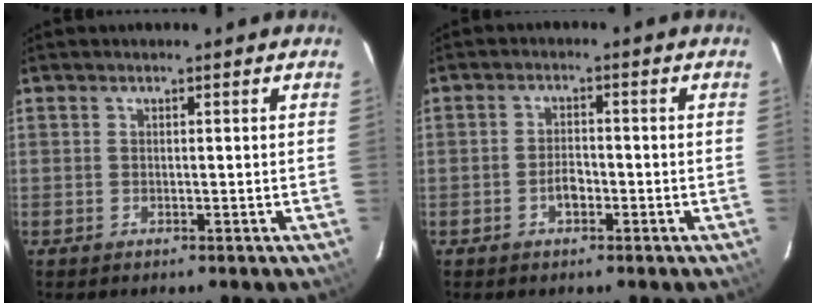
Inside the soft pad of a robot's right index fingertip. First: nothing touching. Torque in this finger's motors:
{"motor_torque": [0.73, 0.08, 0.37, 0.03]}